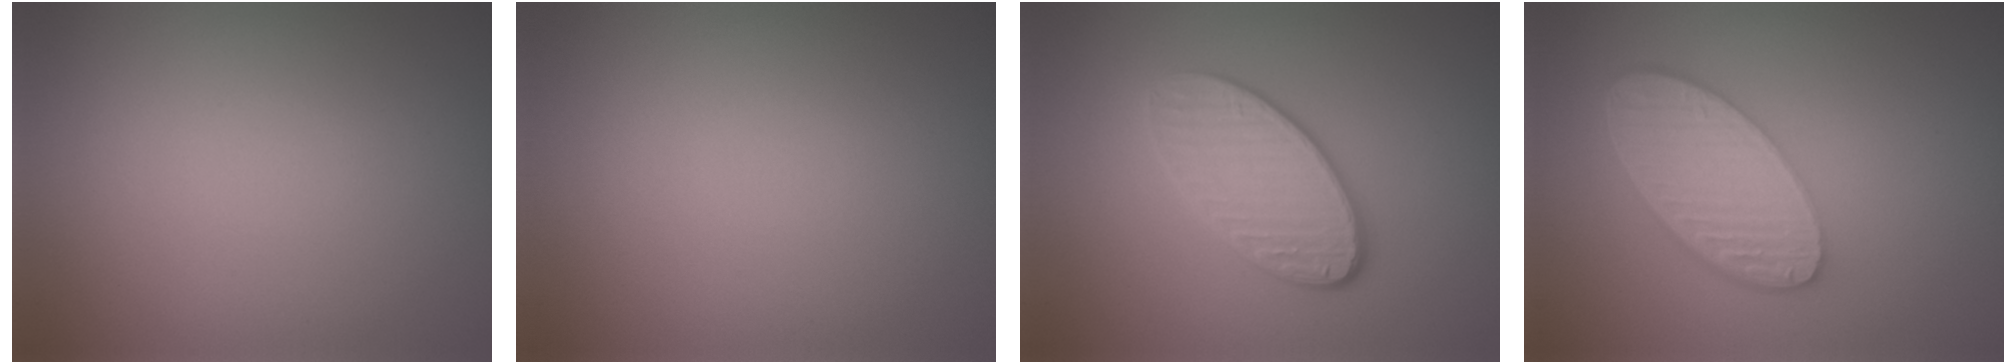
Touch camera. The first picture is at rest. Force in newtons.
{"total": 0.0}
{"total": 4.1, "press": 3.4, "slide": 2.4}
{"total": 6.1, "press": 4.7, "slide": 3.9}